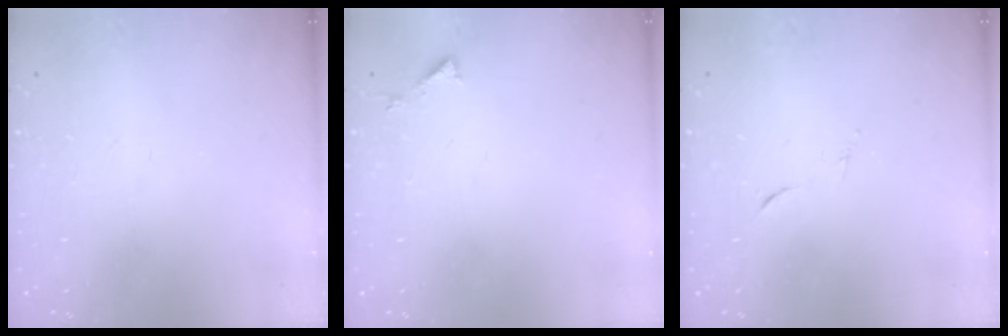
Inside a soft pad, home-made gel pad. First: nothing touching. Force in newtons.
{"total": 3.0, "press": 3.0, "slide": 0.2}
{"total": 5.4, "press": 5.3, "slide": 0.7}